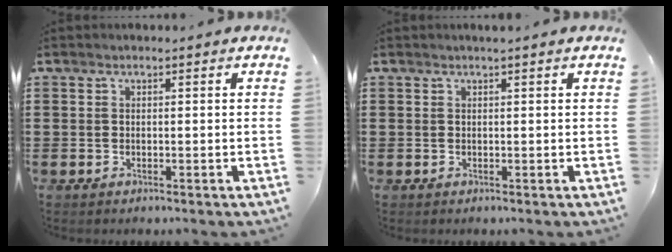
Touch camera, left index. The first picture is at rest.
{"total": 0.6, "force": [0.4, -0.1, 0.4], "torque": [-0.007, -0.001, 0.008]}